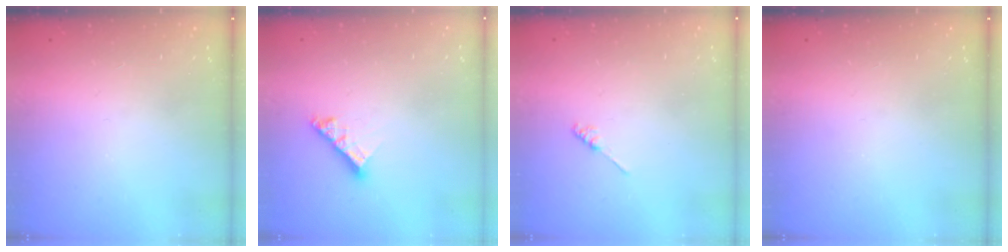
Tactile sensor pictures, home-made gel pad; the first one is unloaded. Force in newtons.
{"total": 7.4, "press": 7.4, "slide": 0.8}
{"total": 1.2, "press": 1.1, "slide": 0.3}
{"total": 0.0}